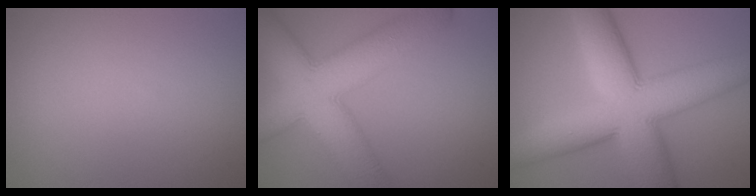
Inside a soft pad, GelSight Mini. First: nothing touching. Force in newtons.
{"total": 11.3, "press": 11.3, "slide": 0.2}
{"total": 12.9, "press": 12.9, "slide": 0.2}